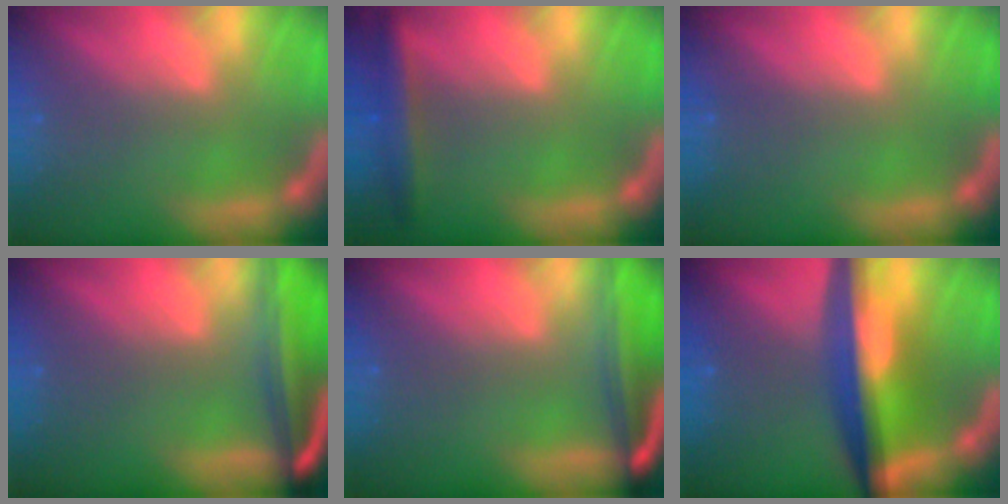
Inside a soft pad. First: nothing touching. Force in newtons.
{"total": 3.5}
{"total": 0.0}
{"total": 9.0}
{"total": 7.5}
{"total": 9.6}